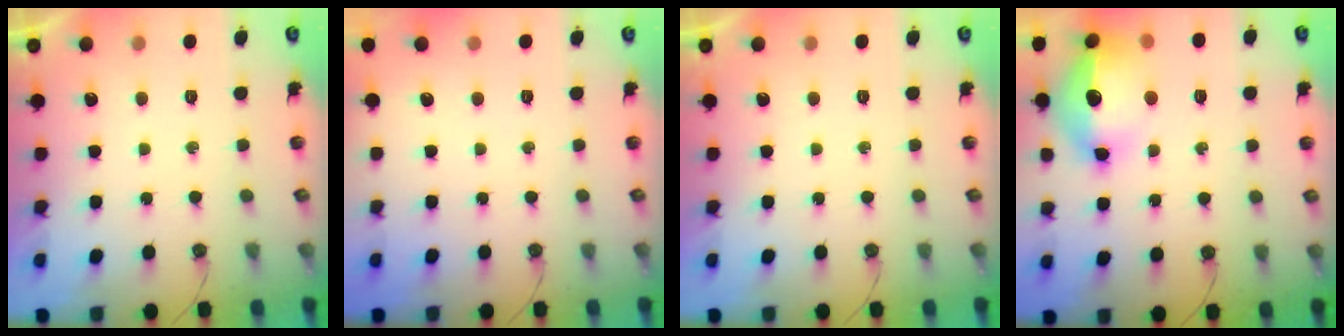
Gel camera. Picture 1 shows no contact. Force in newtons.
{"total": 0.0}
{"total": 0.0}
{"total": 17.0, "press": 16.9, "slide": 1.6}